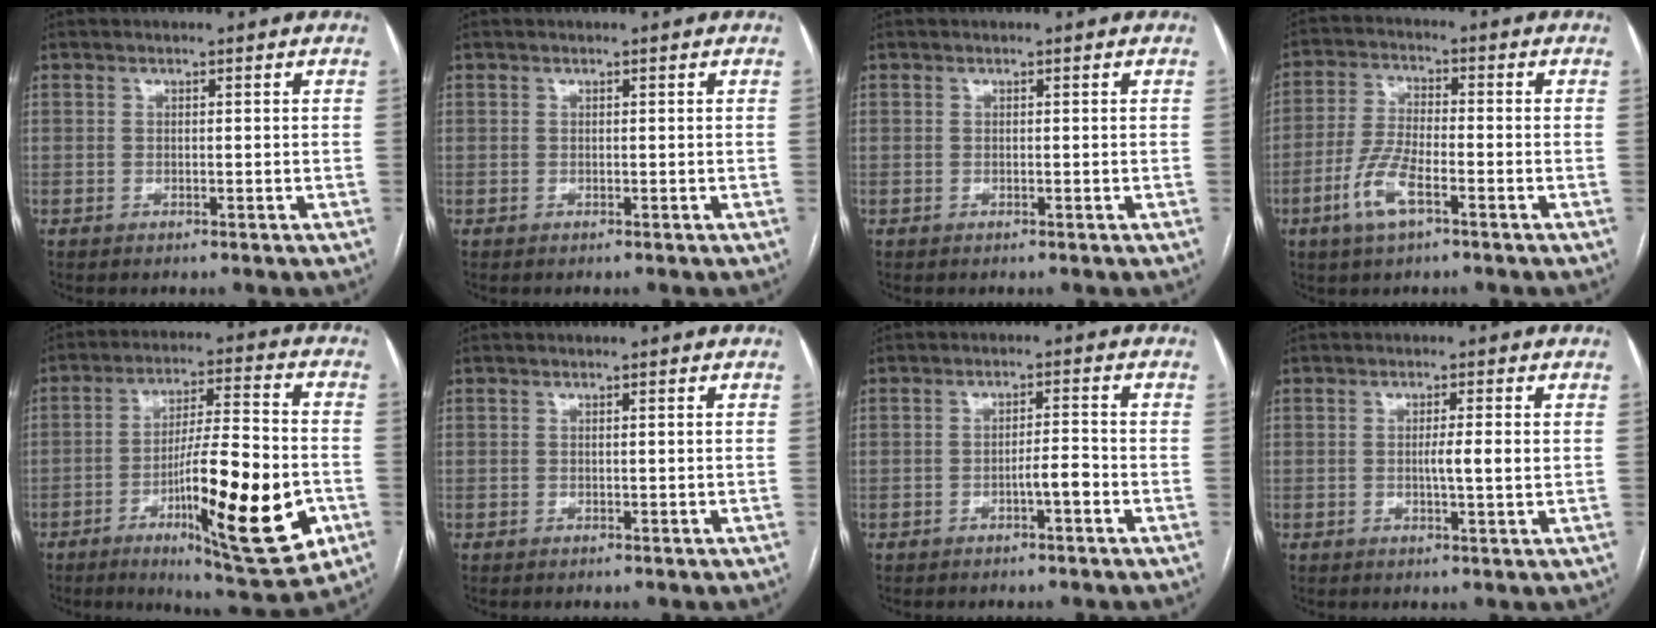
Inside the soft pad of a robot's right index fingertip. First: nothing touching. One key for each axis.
{"total": 0.0}
{"total": 0.0}
{"total": 7.5, "fx": -3.6, "fy": 2.0, "fz": 6.2, "tx": -0.137, "ty": -0.006, "tz": -0.070}
{"total": 19.4, "fx": -6.4, "fy": 2.6, "fz": 18.1, "tx": -0.277, "ty": -0.010, "tz": -0.090}
{"total": 0.0}
{"total": 3.0, "fx": -1.4, "fy": 0.3, "fz": 2.6, "tx": -0.039, "ty": 0.003, "tz": -0.024}
{"total": 3.2, "fx": 0.1, "fy": -0.1, "fz": 3.2, "tx": -0.056, "ty": -0.002, "tz": 0.001}